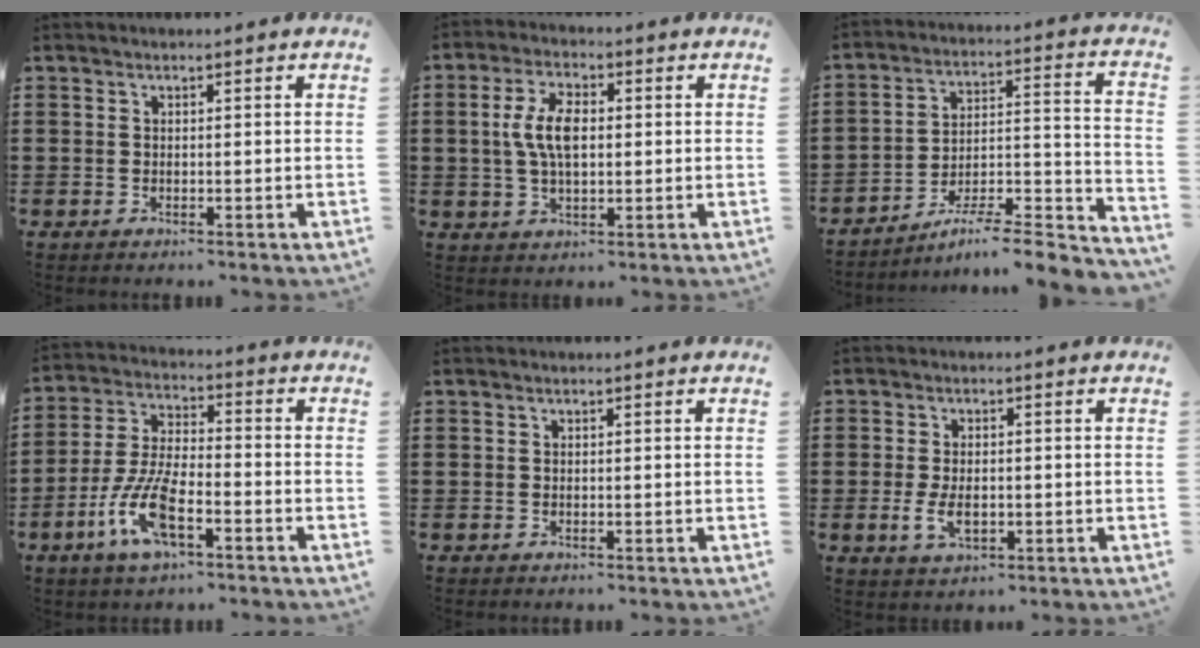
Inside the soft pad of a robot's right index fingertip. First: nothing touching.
{"total": 7.0, "force": [0.5, 3.2, 6.2], "torque": [-0.135, 0.008, 0.002]}
{"total": 6.6, "force": [-5.5, 0.7, 3.6], "torque": [-0.056, -0.008, -0.109]}
{"total": 9.6, "force": [-4.6, 3.3, 7.8], "torque": [-0.187, -0.009, -0.089]}
{"total": 0.0}
{"total": 4.0, "force": [-0.8, 2.2, 3.3], "torque": [-0.075, -0.004, -0.015]}